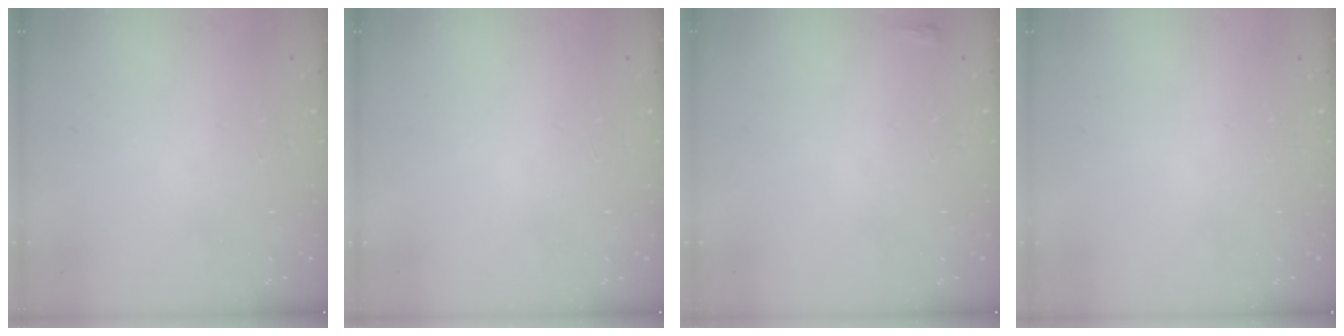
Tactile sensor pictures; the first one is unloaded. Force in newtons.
{"total": 1.0, "press": 0.0, "slide": 1.0}
{"total": 2.0, "press": 2.0, "slide": 0.5}
{"total": 0.0}